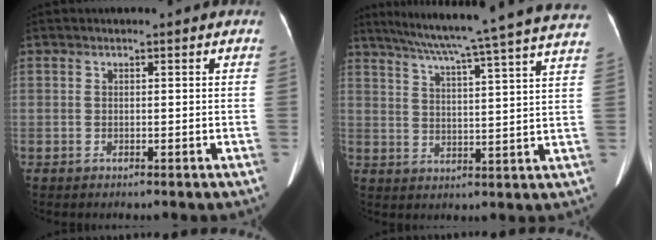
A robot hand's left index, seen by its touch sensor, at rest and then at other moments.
{"total": 25.6, "force": [22.2, -1.2, 12.7], "torque": [-0.210, -0.024, 0.284]}